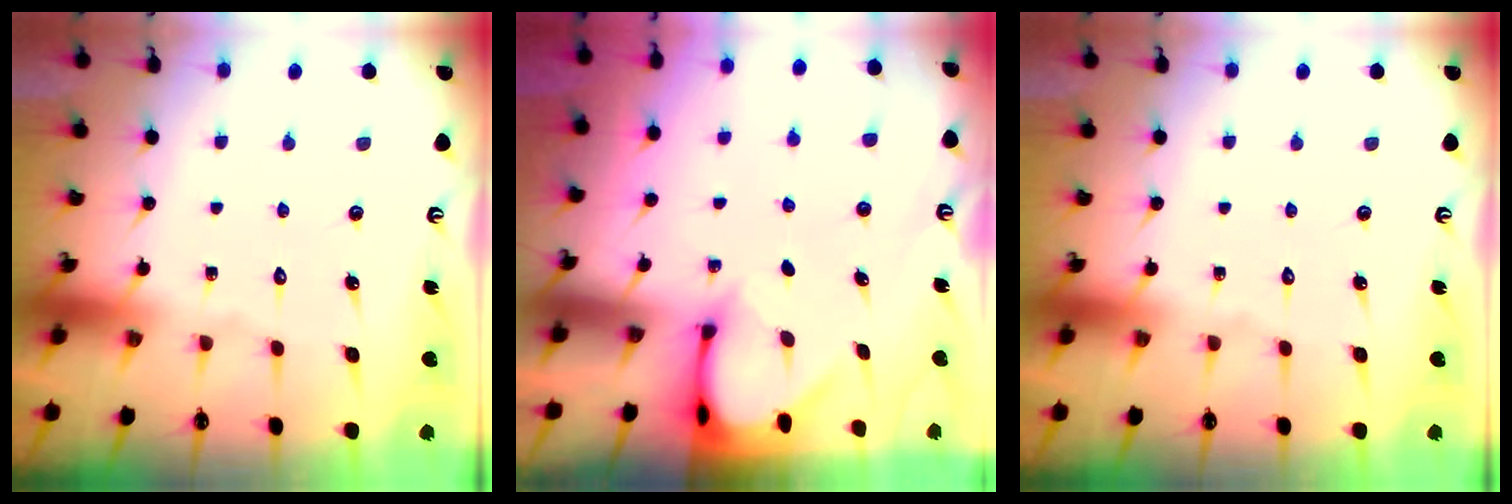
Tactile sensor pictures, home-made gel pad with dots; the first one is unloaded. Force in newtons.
{"total": 2.9, "press": 2.9, "slide": 0.2}
{"total": 0.0}